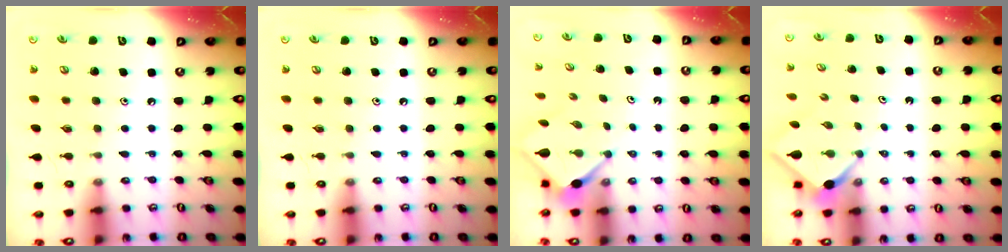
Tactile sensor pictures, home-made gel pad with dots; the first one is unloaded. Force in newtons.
{"total": 0.0}
{"total": 2.7, "press": 2.7, "slide": 0.1}
{"total": 2.5, "press": 2.5, "slide": 0.3}